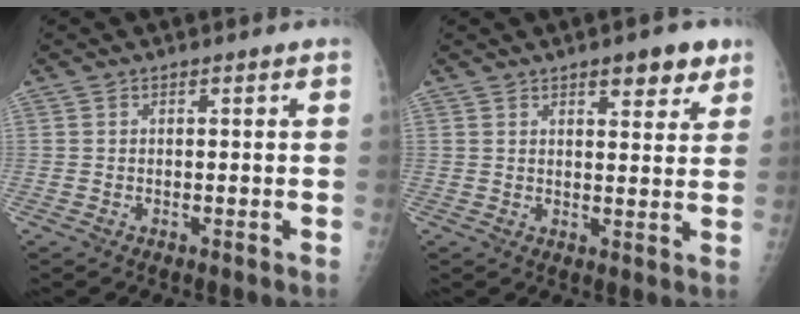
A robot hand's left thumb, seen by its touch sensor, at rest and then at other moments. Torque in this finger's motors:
{"motor_torque": [0.85, 0.46, 0.51, -0.02, 0.02]}